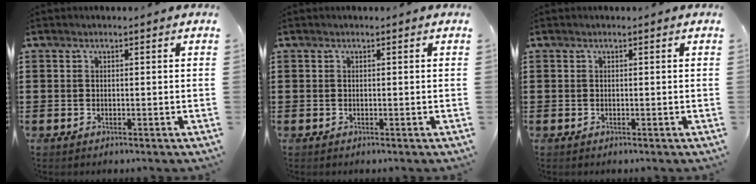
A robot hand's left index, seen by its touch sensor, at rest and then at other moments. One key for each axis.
{"total": 0.0}
{"total": 0.0}